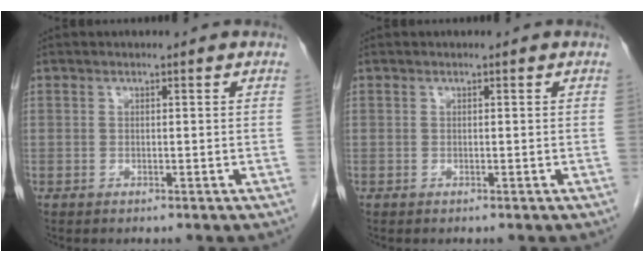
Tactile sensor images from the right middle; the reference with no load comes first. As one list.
[{"total": 0.0}]